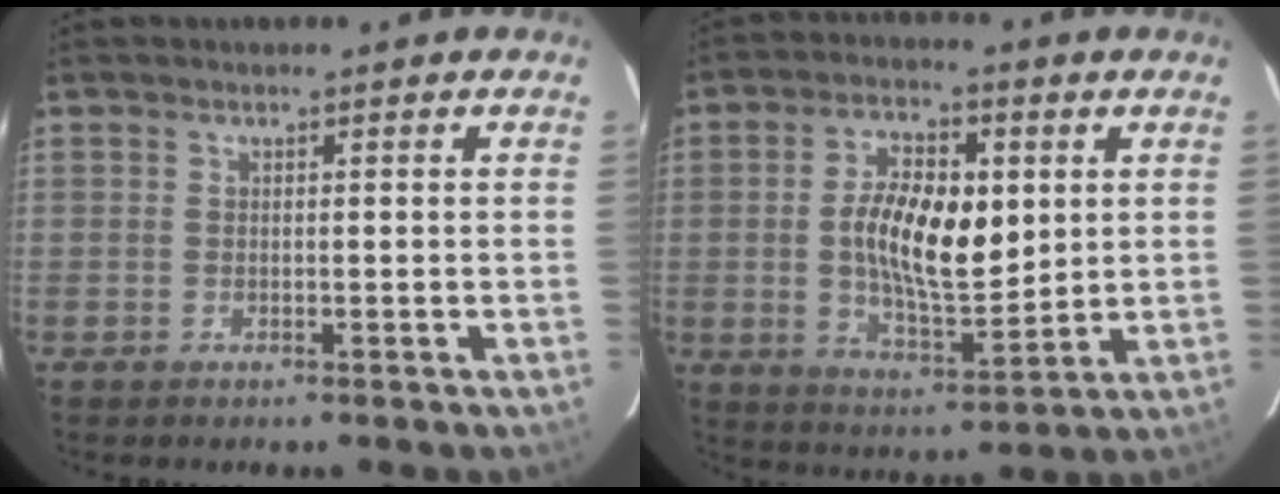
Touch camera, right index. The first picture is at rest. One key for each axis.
{"total": 13.2, "fx": 1.6, "fy": 6.1, "fz": 11.6, "tx": -0.209, "ty": 0.003, "tz": 0.031}